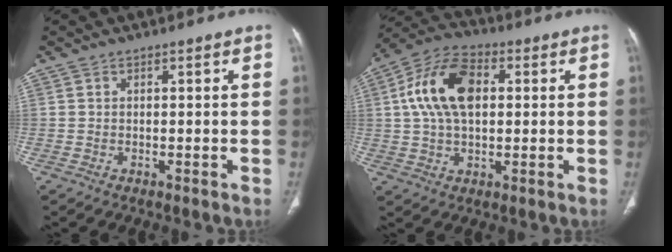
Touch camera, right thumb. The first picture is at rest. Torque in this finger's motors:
{"motor_torque": [0.24, 0.88, 1.33, 0.10, 0.35]}